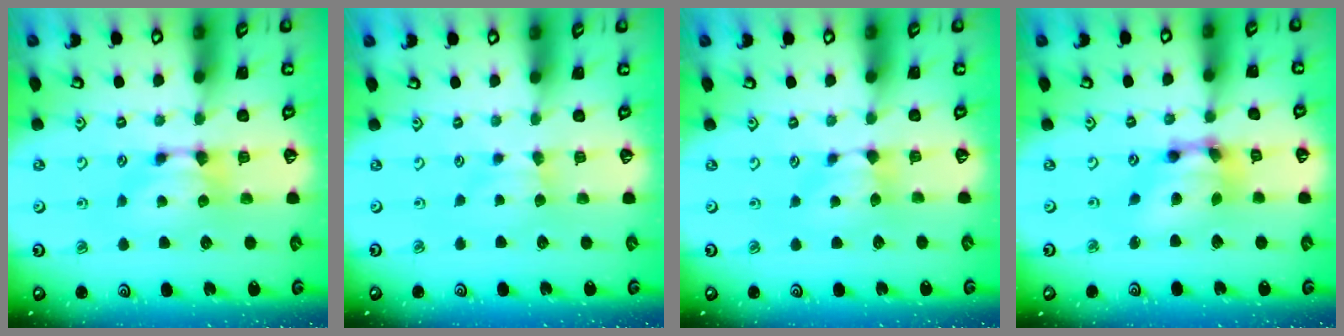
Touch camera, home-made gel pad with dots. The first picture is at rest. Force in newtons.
{"total": 1.9, "press": 1.8, "slide": 0.6}
{"total": 1.3, "press": 1.2, "slide": 0.6}
{"total": 8.4, "press": 7.8, "slide": 2.9}